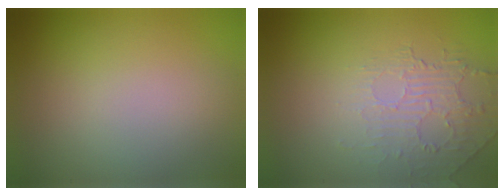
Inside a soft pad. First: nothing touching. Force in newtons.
{"total": 2.0, "press": 0.9, "slide": 1.8}